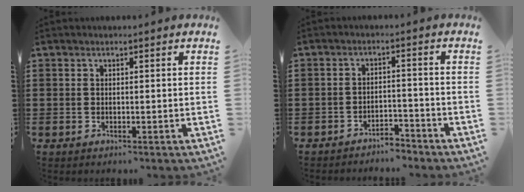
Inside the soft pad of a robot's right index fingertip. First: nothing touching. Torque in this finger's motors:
{"motor_torque": [-0.55, 0.00, -0.75, -0.21]}